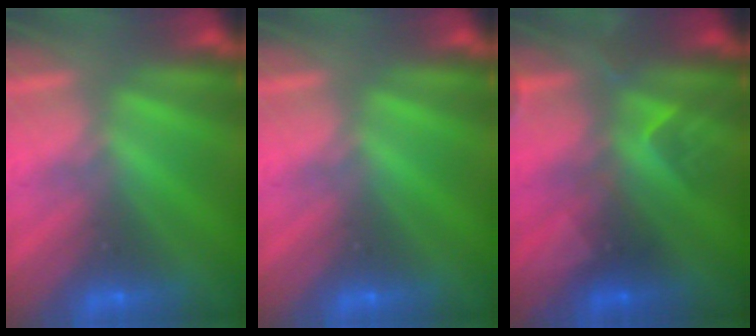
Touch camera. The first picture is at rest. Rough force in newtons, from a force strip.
{"total": 0.0}
{"total": 2.4}